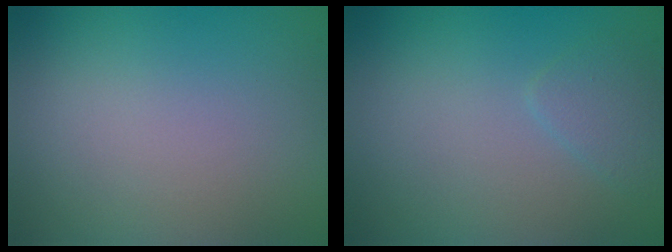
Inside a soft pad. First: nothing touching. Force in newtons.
{"total": 1.5, "press": 1.5, "slide": 0.1}